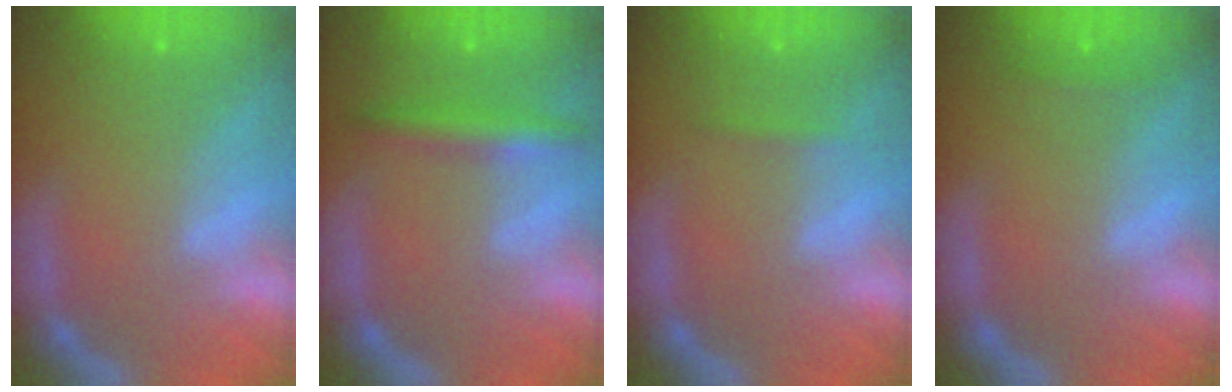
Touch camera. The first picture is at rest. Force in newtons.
{"total": 3.5}
{"total": 0.9}
{"total": 0.9}